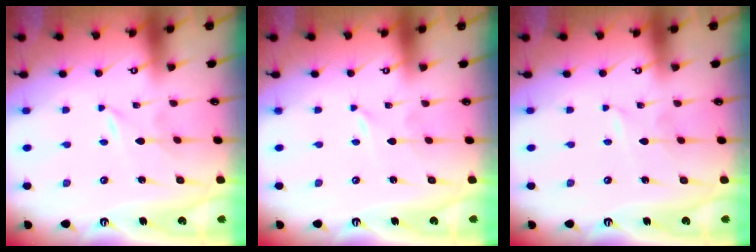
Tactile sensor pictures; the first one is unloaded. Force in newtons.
{"total": 0.0}
{"total": 1.6, "press": 1.6, "slide": 0.2}